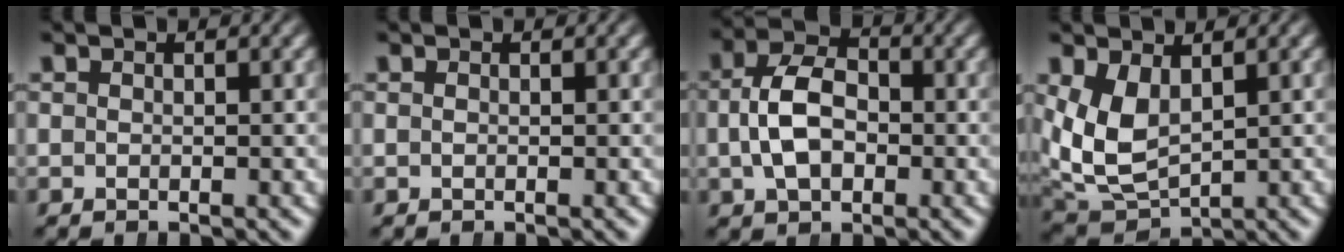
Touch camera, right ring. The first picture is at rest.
{"total": 0.0}
{"total": 5.8, "force": [-0.2, 4.1, 4.1], "torque": [-0.079, -0.004, -0.001]}
{"total": 7.8, "force": [0.3, 6.5, 4.3], "torque": [-0.122, -0.028, 0.017]}